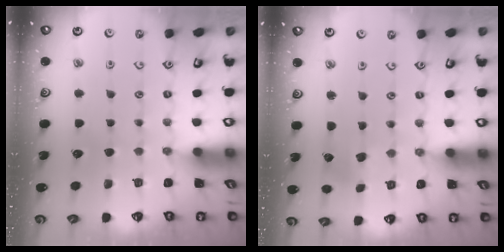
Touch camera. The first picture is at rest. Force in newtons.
{"total": 2.6, "press": 2.6, "slide": 0.6}